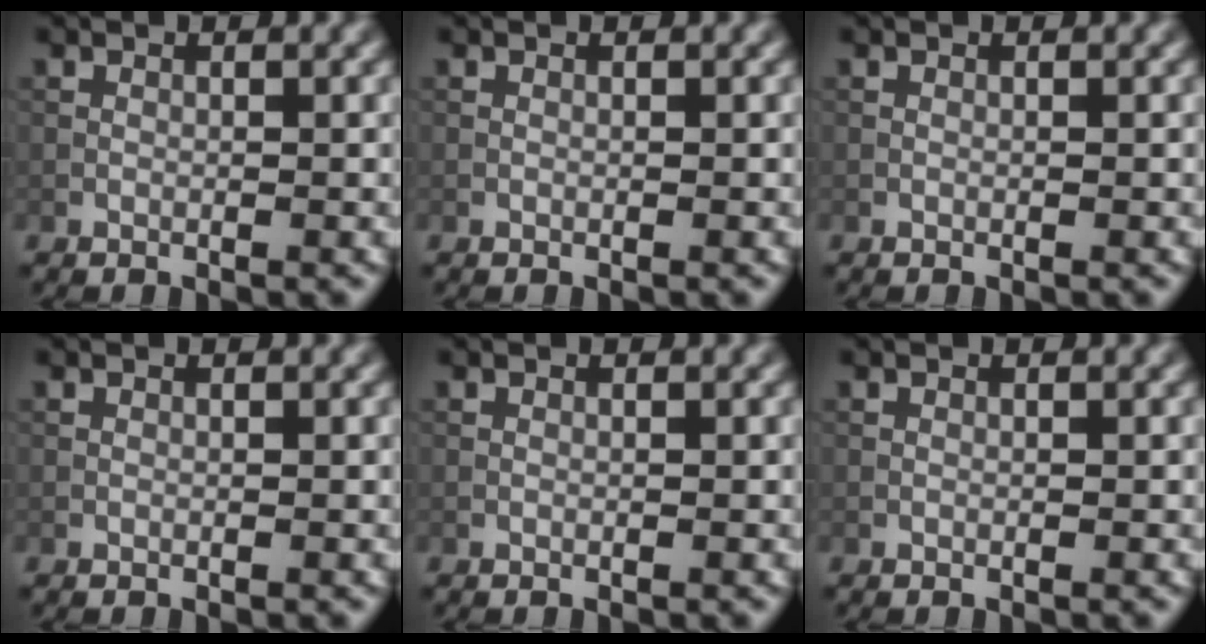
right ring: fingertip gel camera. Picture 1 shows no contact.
{"total": 0.0}
{"total": 0.0}
{"total": 0.0}
{"total": 0.0}
{"total": 0.0}